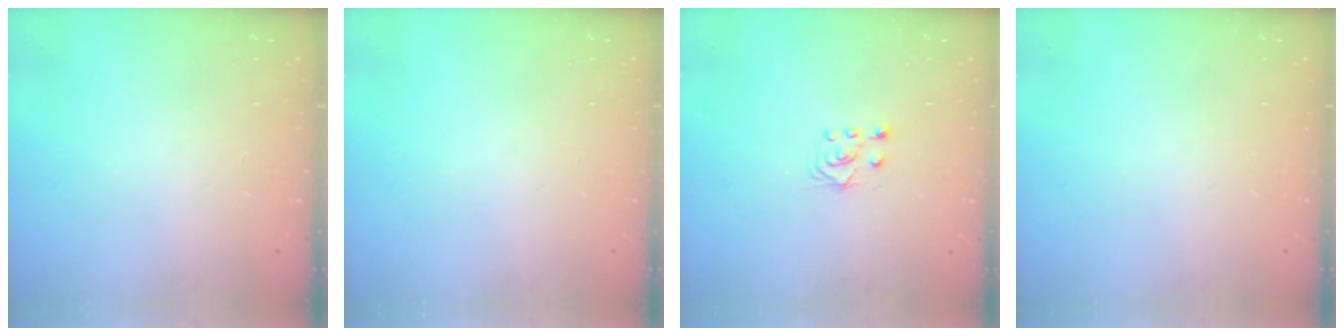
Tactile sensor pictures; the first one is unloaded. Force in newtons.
{"total": 0.0}
{"total": 4.1, "press": 4.1, "slide": 0.7}
{"total": 0.0}